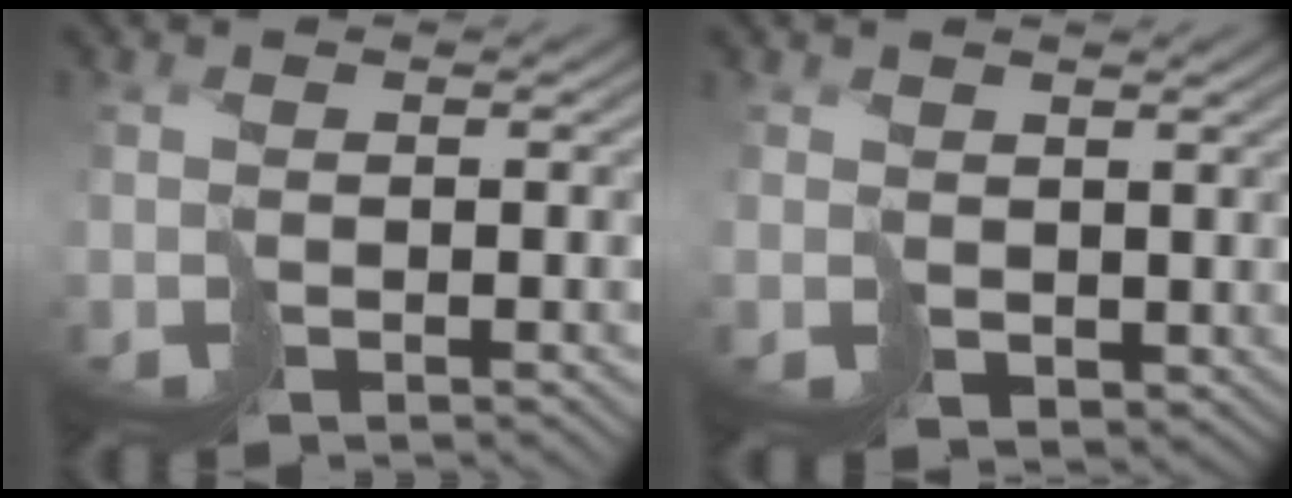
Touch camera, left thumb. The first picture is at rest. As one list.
[{"total": 1.7, "force": [1.2, 1.2, 0.2], "torque": [-0.009, -0.007, 0.028]}]